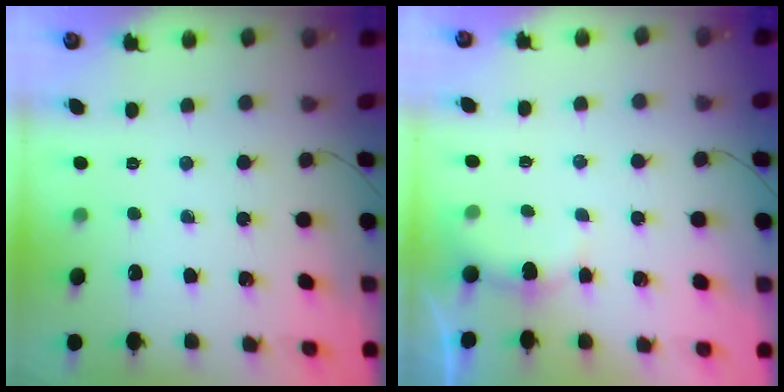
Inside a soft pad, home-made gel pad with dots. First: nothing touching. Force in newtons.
{"total": 2.7, "press": 2.6, "slide": 0.6}